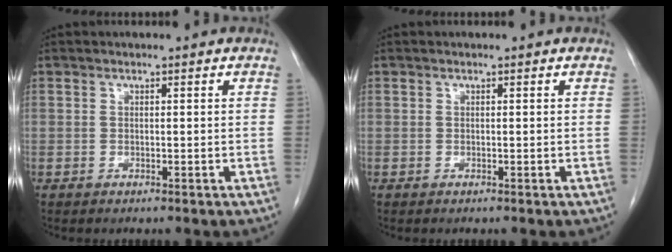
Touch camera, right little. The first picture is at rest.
{"total": 0.0}